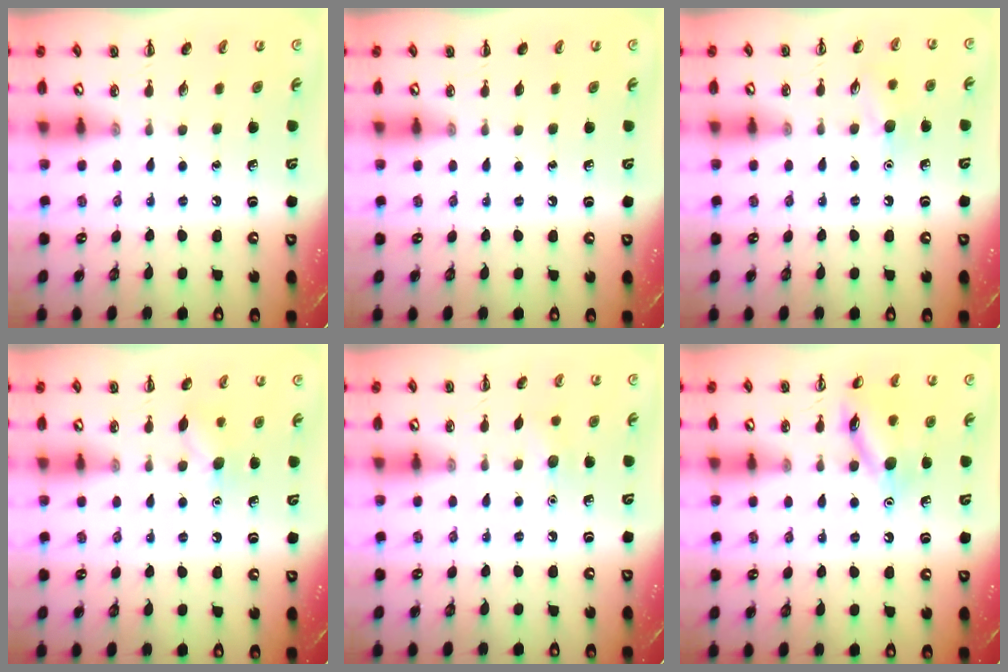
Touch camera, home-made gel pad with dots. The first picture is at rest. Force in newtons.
{"total": 0.0}
{"total": 7.5, "press": 7.3, "slide": 1.6}
{"total": 7.1, "press": 6.9, "slide": 1.4}
{"total": 6.1, "press": 5.8, "slide": 1.7}
{"total": 12.3, "press": 12.3, "slide": 0.7}